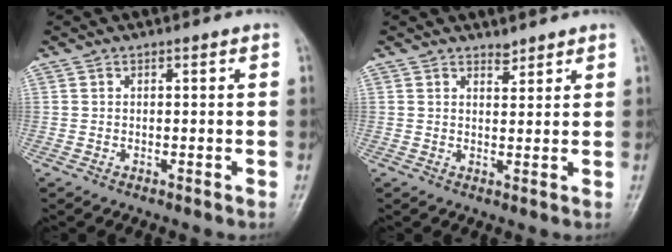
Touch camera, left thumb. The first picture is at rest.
{"total": 1.9, "force": [1.7, 0.8, 0.3], "torque": [0.007, -0.015, 0.026]}